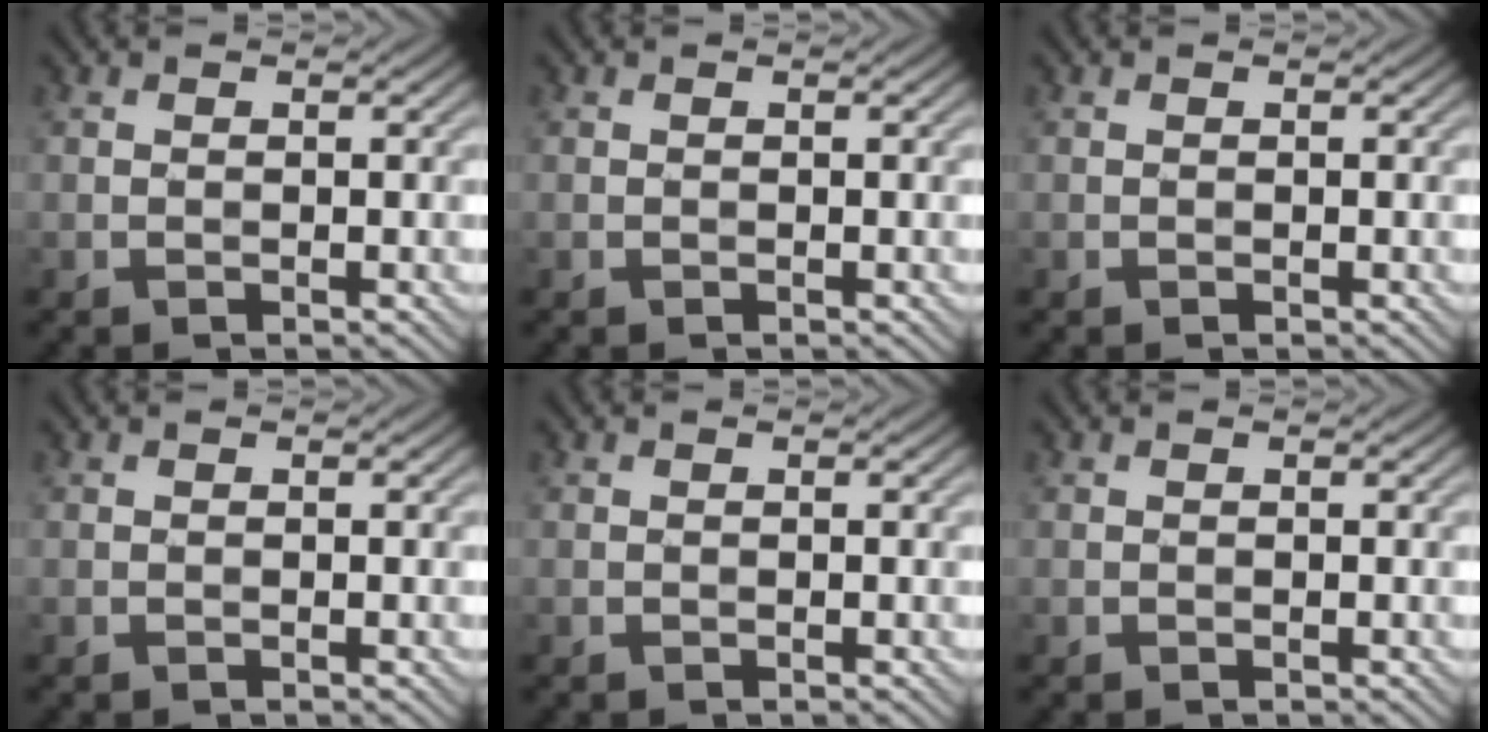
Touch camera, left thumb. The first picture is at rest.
{"total": 0.0}
{"total": 0.0}
{"total": 0.0}
{"total": 0.0}
{"total": 0.0}